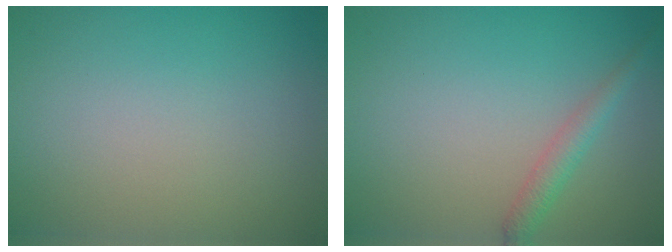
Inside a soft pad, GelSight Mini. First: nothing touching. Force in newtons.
{"total": 1.9, "press": 1.9, "slide": 0.1}